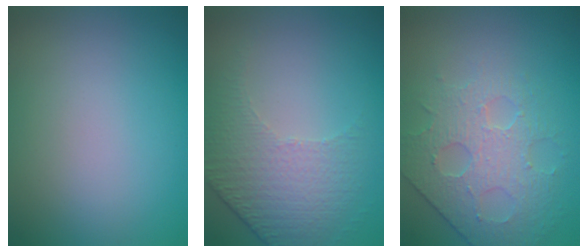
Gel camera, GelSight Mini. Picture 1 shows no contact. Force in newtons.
{"total": 4.7, "press": 3.1, "slide": 3.5}
{"total": 3.9, "press": 3.8, "slide": 1.1}